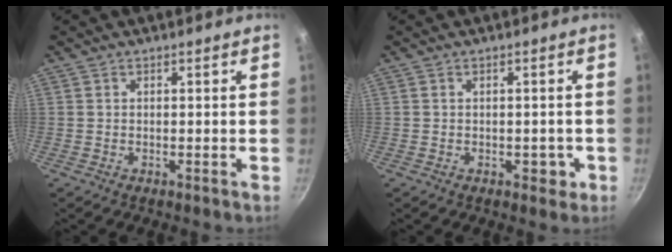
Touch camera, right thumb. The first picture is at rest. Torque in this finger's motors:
{"motor_torque": [0.36, 0.68, -0.26, 0.04, 0.13]}